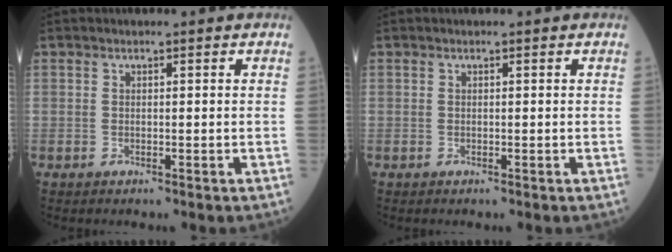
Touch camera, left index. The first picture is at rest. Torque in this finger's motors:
{"motor_torque": [0.00, 0.00, 0.00, 0.00]}